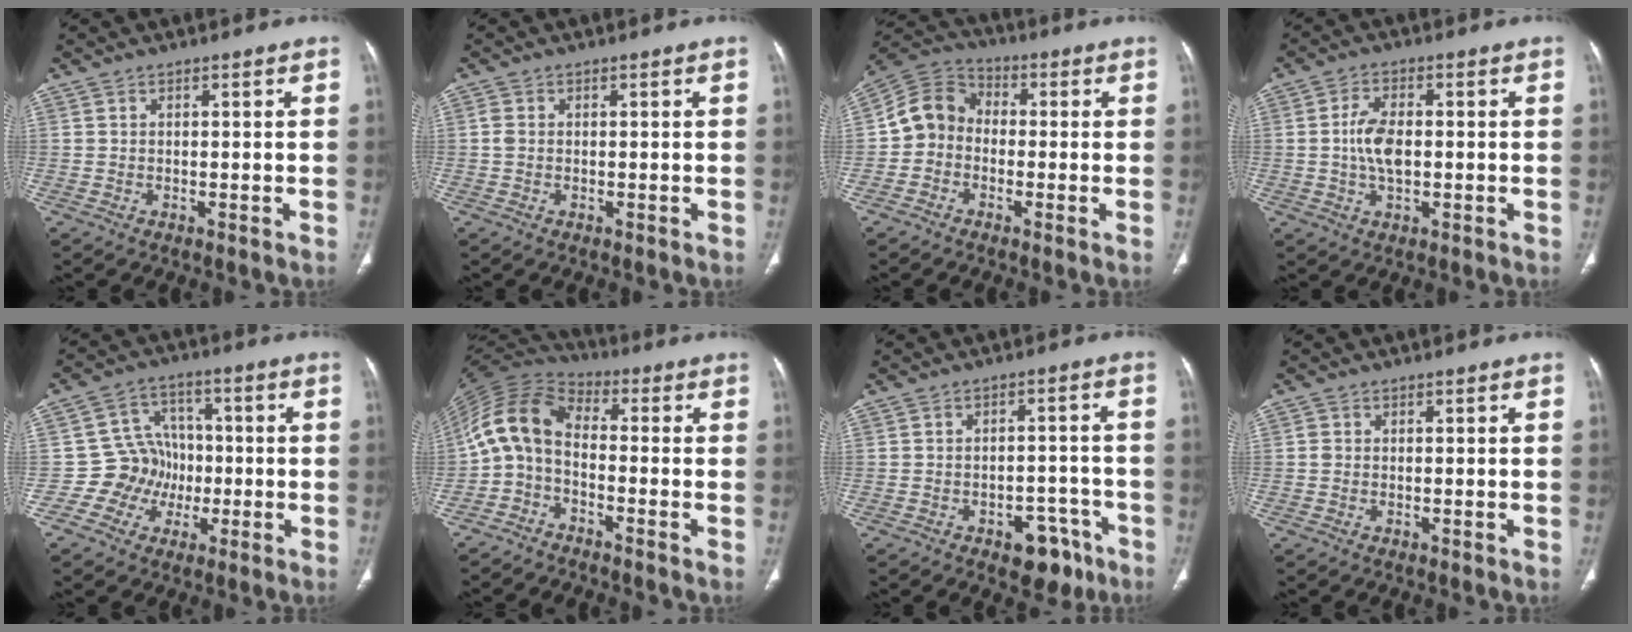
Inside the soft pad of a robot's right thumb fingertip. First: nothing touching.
{"total": 1.2, "force": [0.0, 1.0, 0.8], "torque": [-0.018, 0.000, -0.002]}
{"total": 8.0, "force": [-1.4, 6.9, 3.7], "torque": [-0.057, 0.033, -0.045]}
{"total": 6.1, "force": [-0.2, 3.3, 5.2], "torque": [-0.102, 0.006, -0.006]}
{"total": 8.7, "force": [-1.9, 8.2, 2.1], "torque": [0.020, 0.027, -0.039]}
{"total": 10.5, "force": [-2.4, 6.3, 8.1], "torque": [-0.156, 0.057, -0.064]}
{"total": 7.7, "force": [-4.6, 4.6, 4.1], "torque": [-0.022, 0.039, -0.055]}
{"total": 0.9, "force": [0.0, 0.8, 0.3], "torque": [-0.001, 0.003, 0.000]}